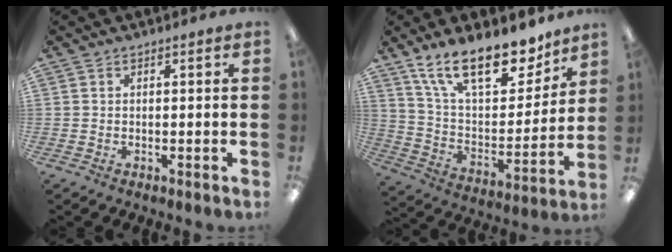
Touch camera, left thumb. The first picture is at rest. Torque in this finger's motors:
{"motor_torque": [2.29, 1.53, 1.42, -1.35, 0.16]}